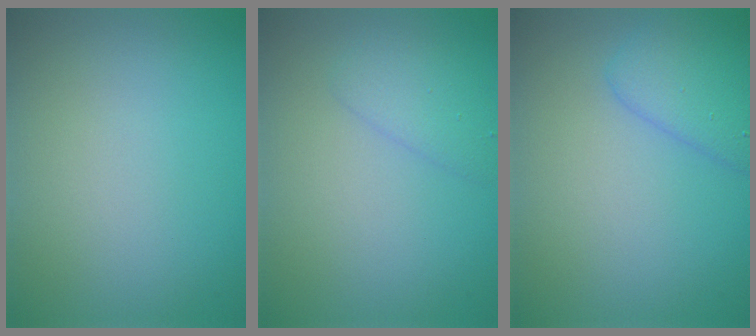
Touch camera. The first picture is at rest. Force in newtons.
{"total": 1.9, "press": 1.9, "slide": 0.1}
{"total": 3.3, "press": 3.3, "slide": 0.1}